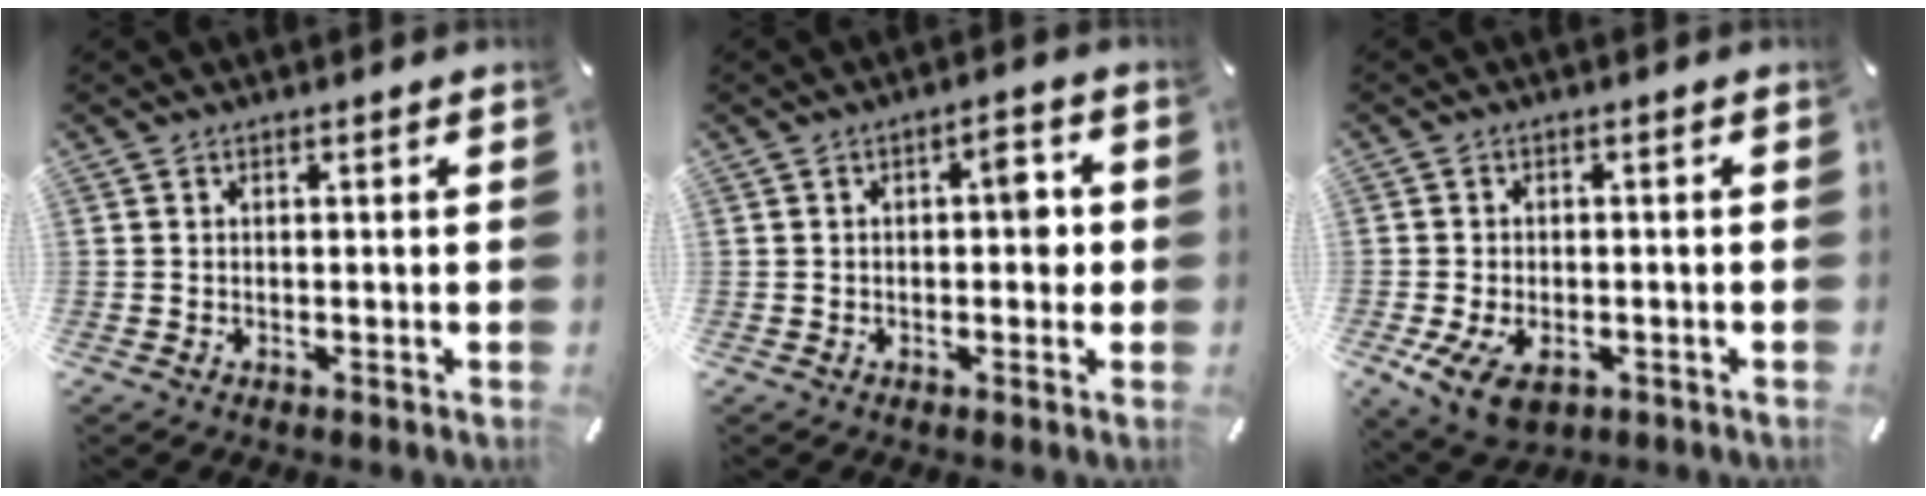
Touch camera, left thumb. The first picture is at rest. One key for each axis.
{"total": 4.7, "fx": 0.0, "fy": 2.6, "fz": 4.0, "tx": -0.052, "ty": 0.005, "tz": -0.007}
{"total": 6.5, "fx": -2.5, "fy": 4.3, "fz": 4.2, "tx": -0.099, "ty": 0.004, "tz": -0.044}